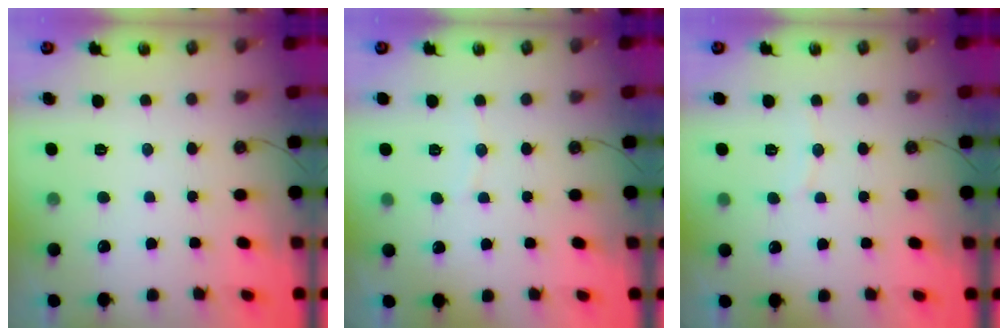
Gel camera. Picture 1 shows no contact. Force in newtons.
{"total": 3.0, "press": 2.9, "slide": 0.7}
{"total": 3.2, "press": 3.1, "slide": 0.3}